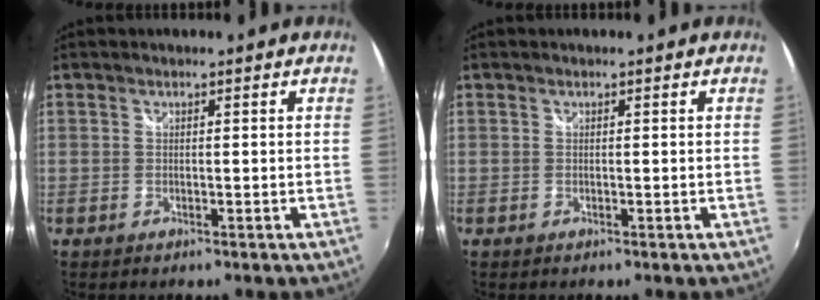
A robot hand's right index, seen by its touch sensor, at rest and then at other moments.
{"total": 0.0}